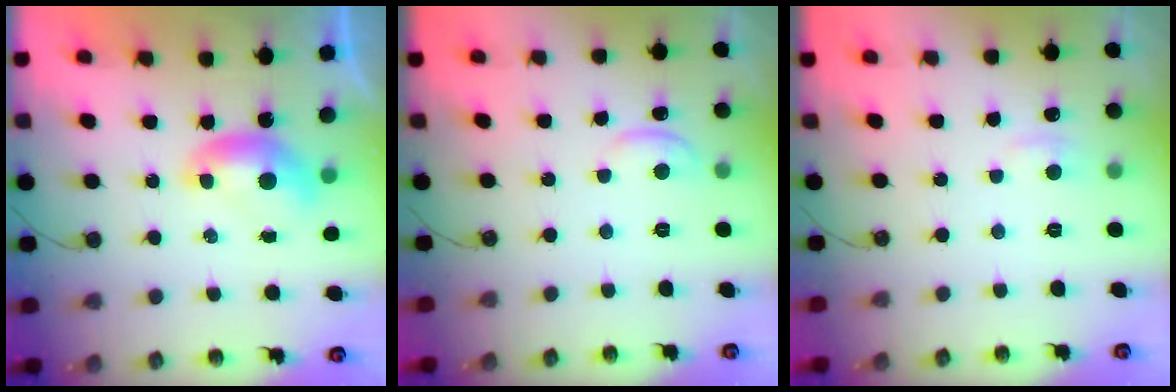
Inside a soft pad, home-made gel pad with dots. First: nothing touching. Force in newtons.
{"total": 0.9, "press": 0.8, "slide": 0.4}
{"total": 2.5, "press": 2.4, "slide": 0.5}